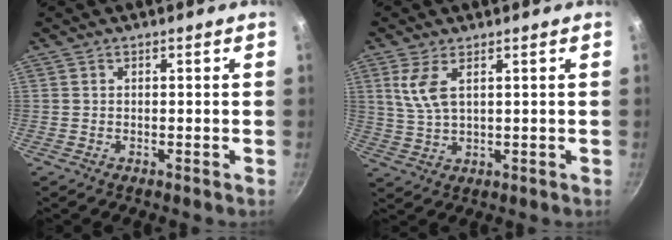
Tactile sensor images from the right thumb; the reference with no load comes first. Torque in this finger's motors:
{"motor_torque": [-0.30, 0.18, -0.13, 0.04, 0.09]}